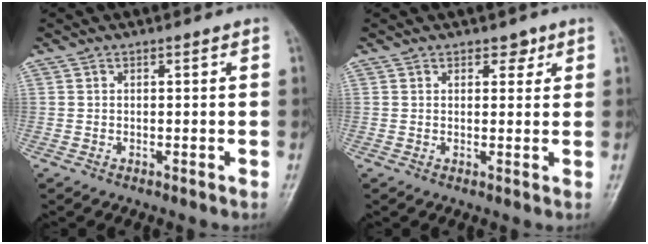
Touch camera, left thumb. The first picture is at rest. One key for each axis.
{"total": 2.3, "fx": 1.4, "fy": 1.5, "fz": 1.0, "tx": 0.005, "ty": -0.006, "tz": 0.016}